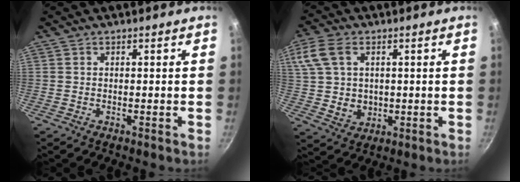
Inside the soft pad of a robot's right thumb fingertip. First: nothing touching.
{"total": 11.5, "force": [2.8, 8.7, 7.1], "torque": [-0.134, -0.002, 0.056]}